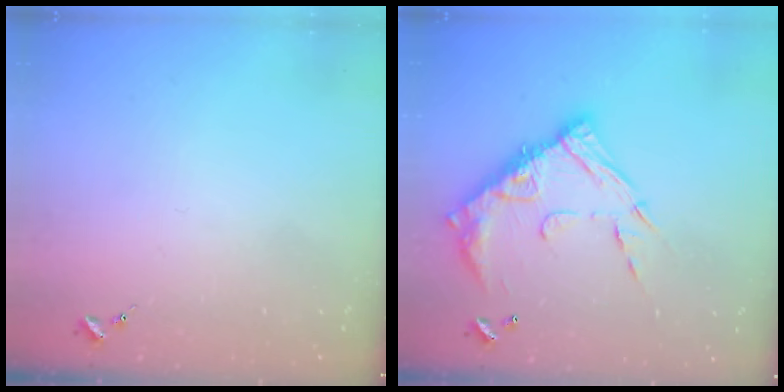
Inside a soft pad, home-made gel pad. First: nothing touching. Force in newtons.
{"total": 17.2, "press": 17.1, "slide": 1.4}